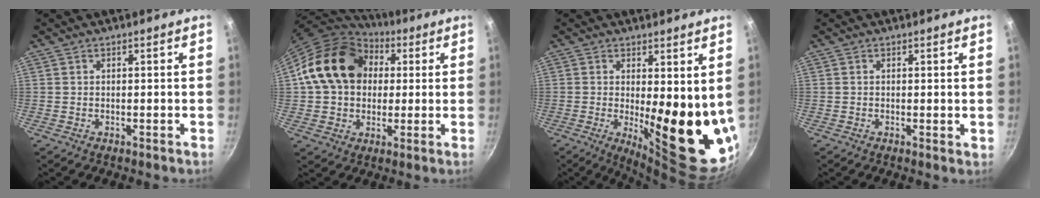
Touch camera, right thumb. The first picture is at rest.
{"total": 19.6, "force": [3.8, 15.8, 11.0], "torque": [-0.168, 0.036, 0.058]}
{"total": 16.3, "force": [0.5, 5.4, 15.3], "torque": [-0.172, -0.042, 0.021]}
{"total": 0.9, "force": [0.3, 0.3, 0.8], "torque": [-0.011, -0.002, 0.001]}